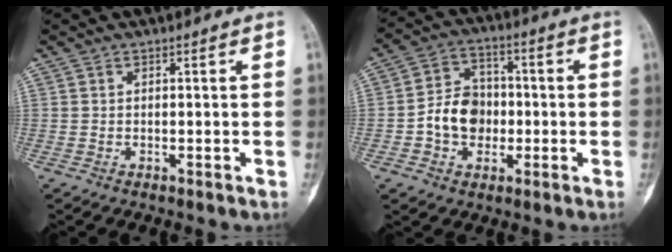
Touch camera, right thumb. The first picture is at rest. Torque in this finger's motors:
{"motor_torque": [0.08, 0.08, 0.53, -0.49, 0.07]}